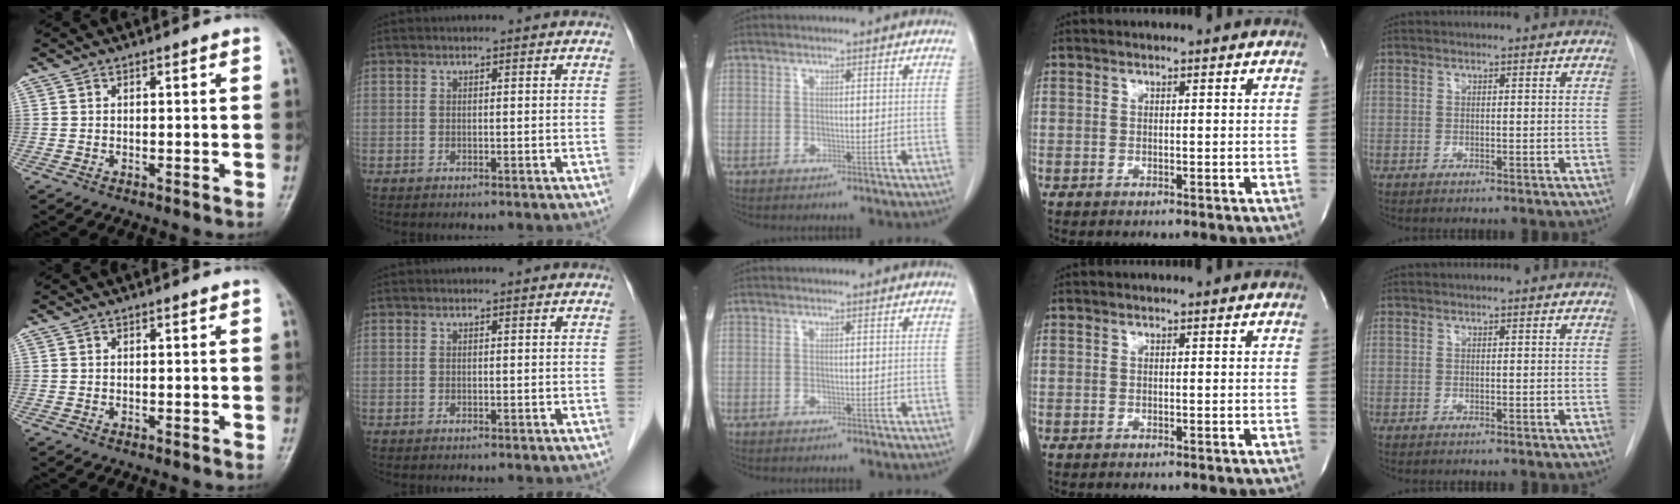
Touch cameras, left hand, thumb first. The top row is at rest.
{}